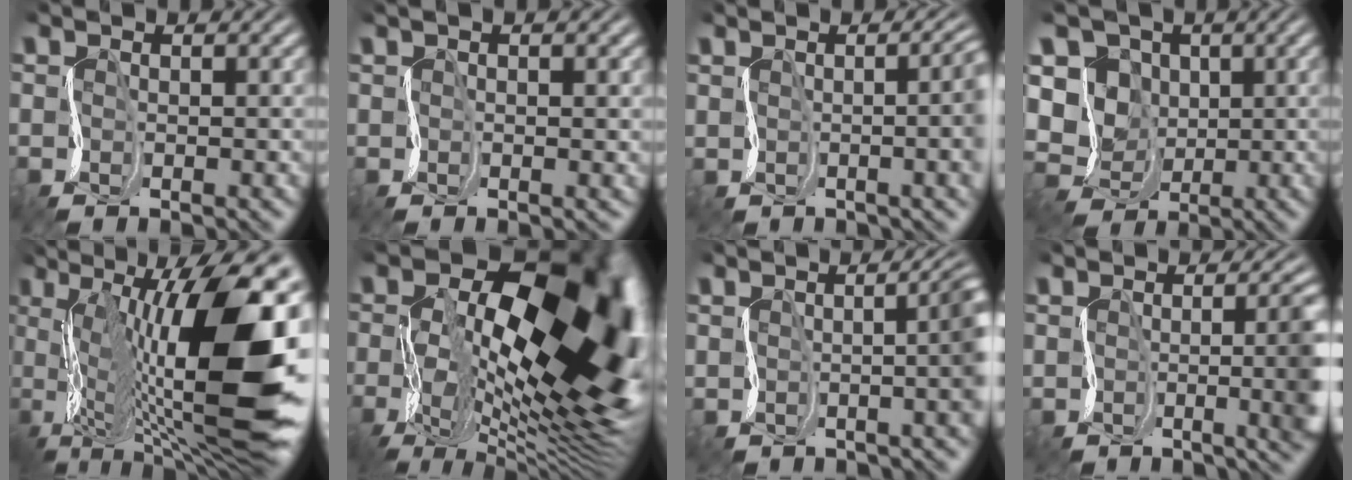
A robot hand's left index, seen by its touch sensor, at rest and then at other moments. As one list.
[{"total": 0.7, "force": [0.6, -0.4, 0.1], "torque": [-0.011, -0.007, 0.015]}, {"total": 4.3, "force": [0.6, 1.4, 4.0], "torque": [-0.025, 0.001, 0.015]}, {"total": 6.5, "force": [3.9, 5.1, 1.1], "torque": [-0.039, 0.013, 0.063]}, {"total": 15.6, "force": [2.5, 5.3, 14.5], "torque": [-0.232, 0.021, 0.047]}, {"total": 19.4, "force": [1.7, 10.0, 16.5], "torque": [-0.294, -0.009, 0.035]}, {"total": 4.5, "force": [0.7, 1.2, 4.3], "torque": [-0.026, 0.004, 0.014]}, {"total": 4.9, "force": [0.4, 1.6, 4.7], "torque": [-0.038, -0.006, 0.014]}]